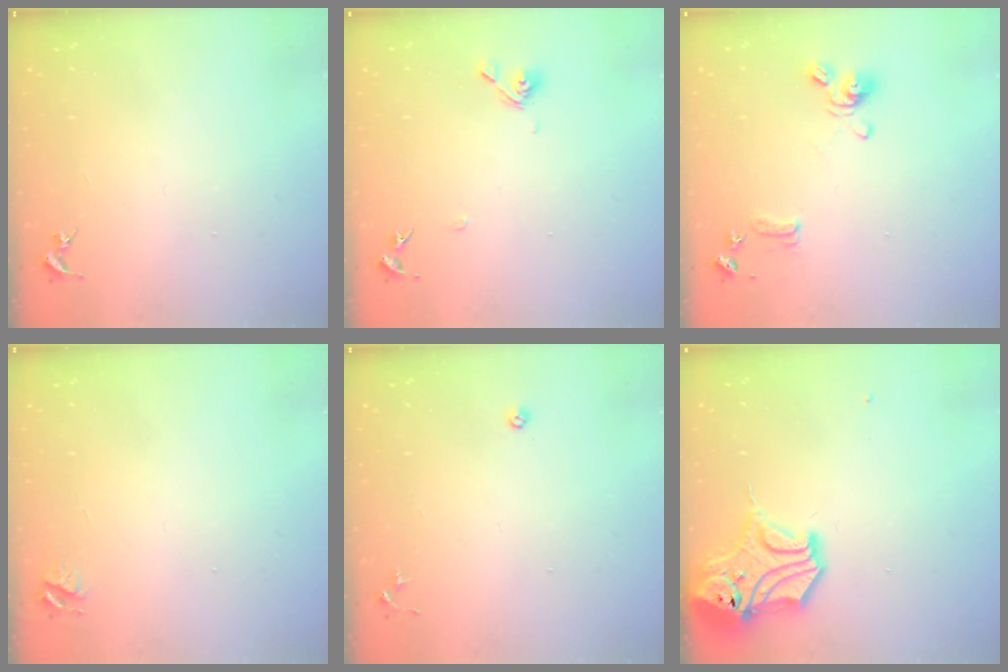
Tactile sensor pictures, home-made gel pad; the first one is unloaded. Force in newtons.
{"total": 7.5, "press": 7.3, "slide": 1.6}
{"total": 9.8, "press": 9.7, "slide": 1.7}
{"total": 4.0, "press": 3.9, "slide": 0.4}
{"total": 3.5, "press": 3.4, "slide": 0.7}
{"total": 14.8, "press": 14.7, "slide": 2.2}